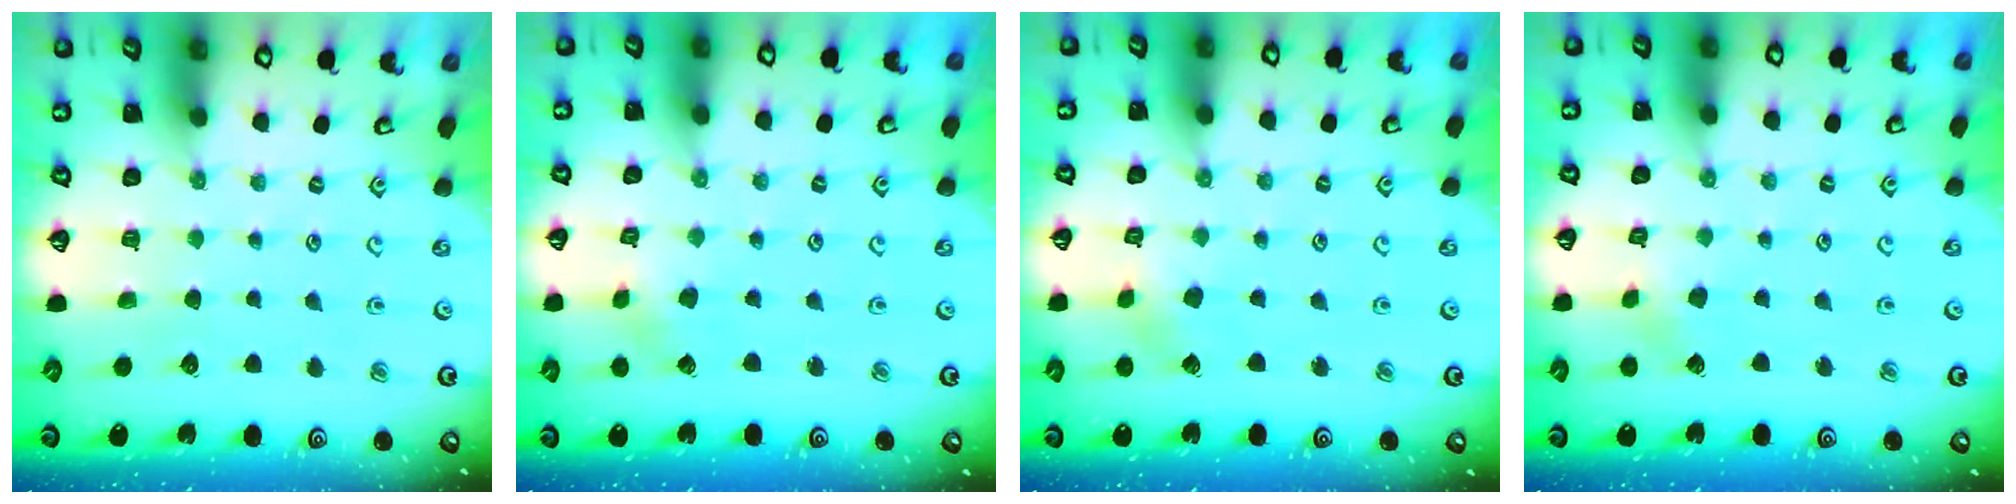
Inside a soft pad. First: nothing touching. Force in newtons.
{"total": 1.5, "press": 1.5, "slide": 0.2}
{"total": 2.9, "press": 2.8, "slide": 0.8}
{"total": 2.9, "press": 2.9, "slide": 0.7}